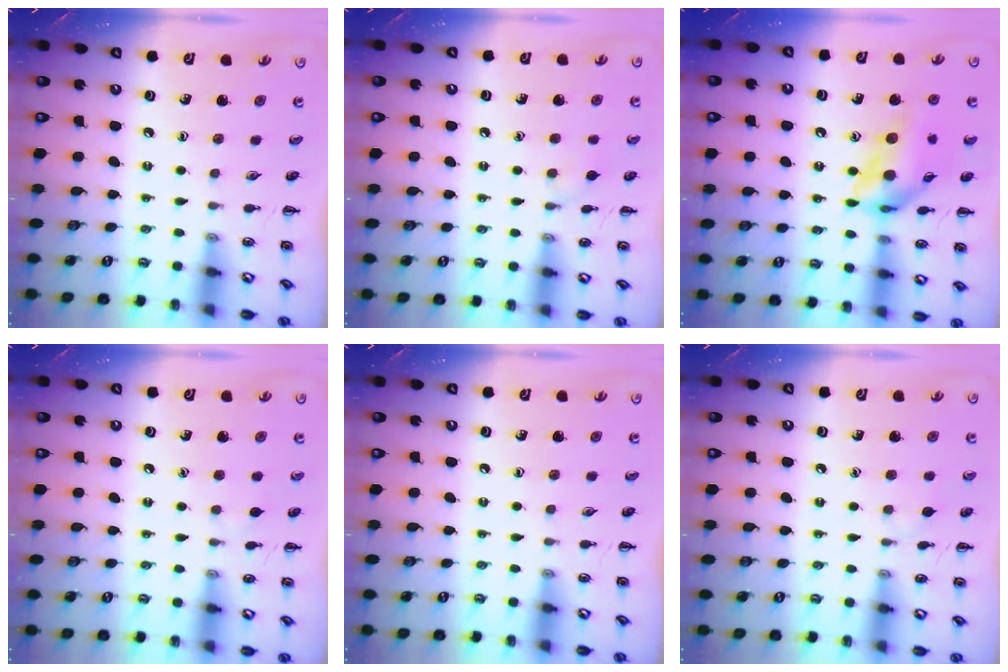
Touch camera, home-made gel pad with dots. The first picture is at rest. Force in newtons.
{"total": 4.7, "press": 4.4, "slide": 1.7}
{"total": 13.8, "press": 13.0, "slide": 4.6}
{"total": 3.4, "press": 3.1, "slide": 1.3}
{"total": 0.0}
{"total": 4.1, "press": 3.8, "slide": 1.5}